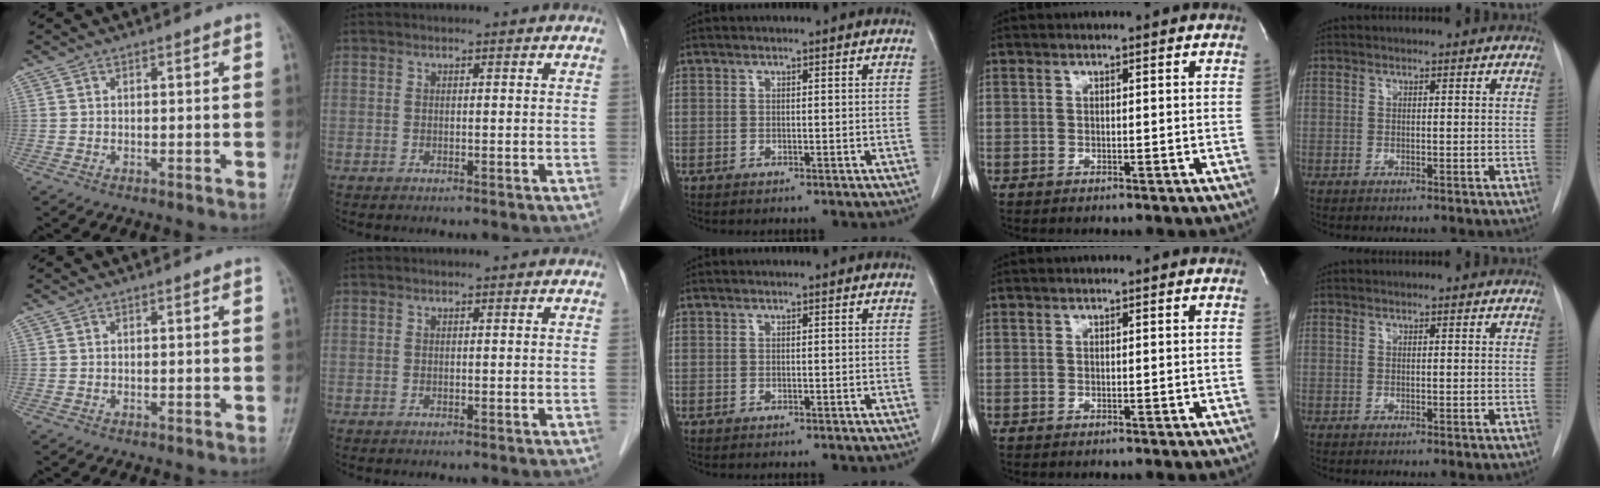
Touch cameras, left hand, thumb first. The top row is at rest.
{}